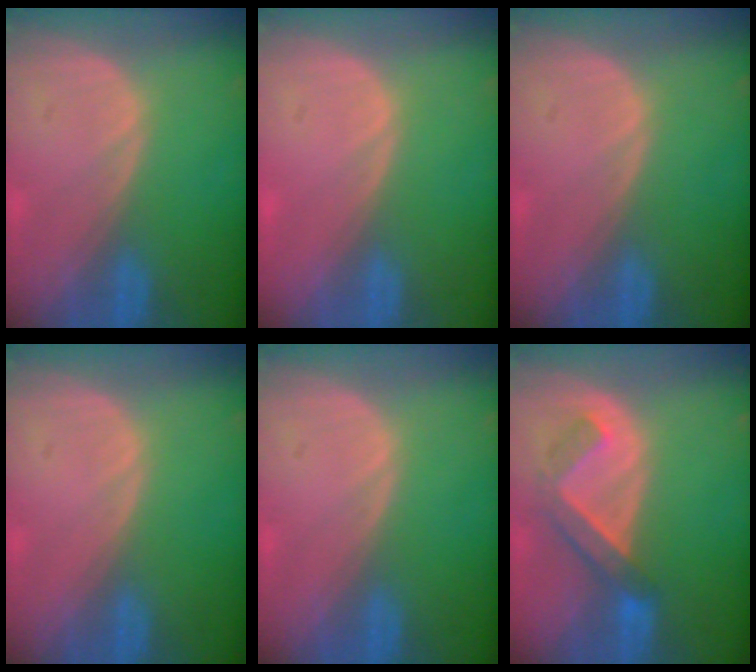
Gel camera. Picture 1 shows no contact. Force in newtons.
{"total": 0.7, "press": 0.0, "slide": 0.7}
{"total": 0.0}
{"total": 0.0}
{"total": 0.0}
{"total": 5.1, "press": 5.1, "slide": 0.6}